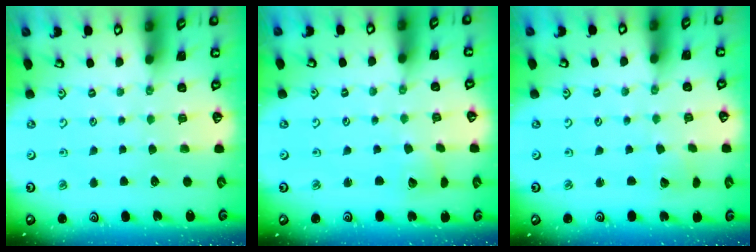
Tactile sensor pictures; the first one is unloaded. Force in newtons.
{"total": 2.8, "press": 2.8, "slide": 0.3}
{"total": 2.6, "press": 2.6, "slide": 0.3}